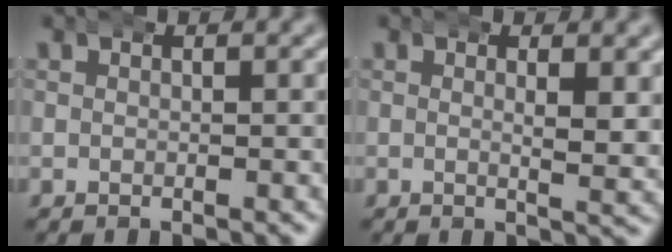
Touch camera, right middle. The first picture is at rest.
{"total": 2.3, "force": [0.7, 0.3, 2.2], "torque": [-0.037, -0.003, 0.007]}